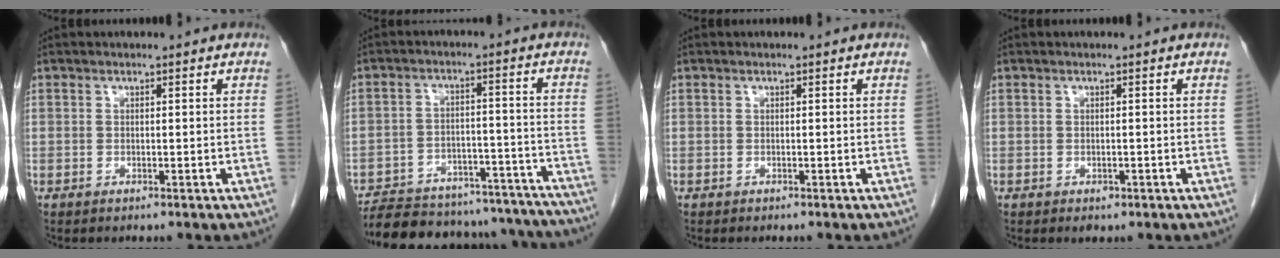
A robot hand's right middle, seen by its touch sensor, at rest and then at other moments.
{"total": 24.8, "force": [-22.7, 6.9, 7.3], "torque": [-0.105, 0.016, -0.294]}
{"total": 0.0}
{"total": 1.0, "force": [-0.5, 0.6, 0.5], "torque": [-0.006, 0.001, -0.003]}